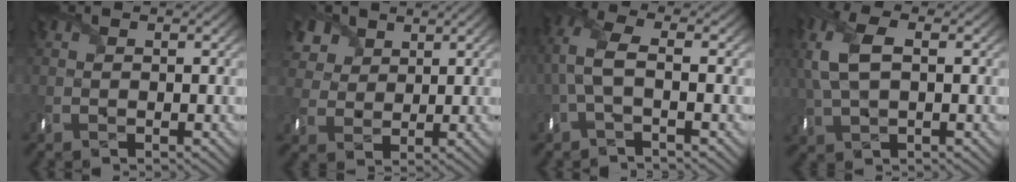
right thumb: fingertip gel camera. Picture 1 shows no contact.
{"total": 5.6, "force": [3.3, 4.0, 2.1], "torque": [-0.074, 0.010, 0.055]}
{"total": 5.0, "force": [-0.7, 1.9, 4.5], "torque": [-0.117, 0.013, -0.023]}
{"total": 8.1, "force": [1.2, 4.5, 6.7], "torque": [-0.187, 0.006, 0.019]}